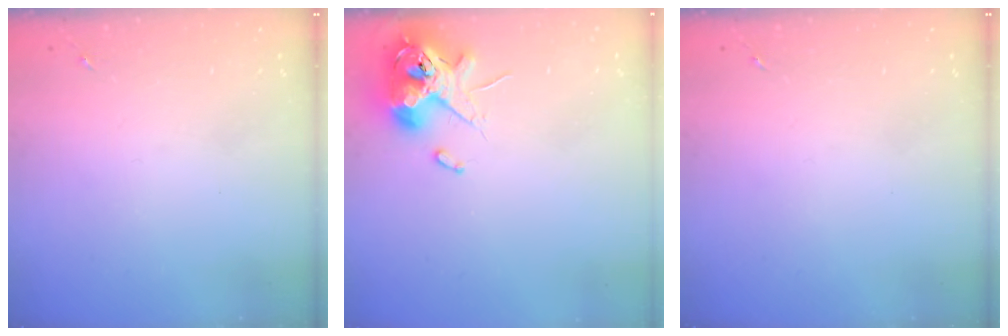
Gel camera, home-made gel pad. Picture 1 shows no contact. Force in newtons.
{"total": 12.6, "press": 12.5, "slide": 2.0}
{"total": 0.0}